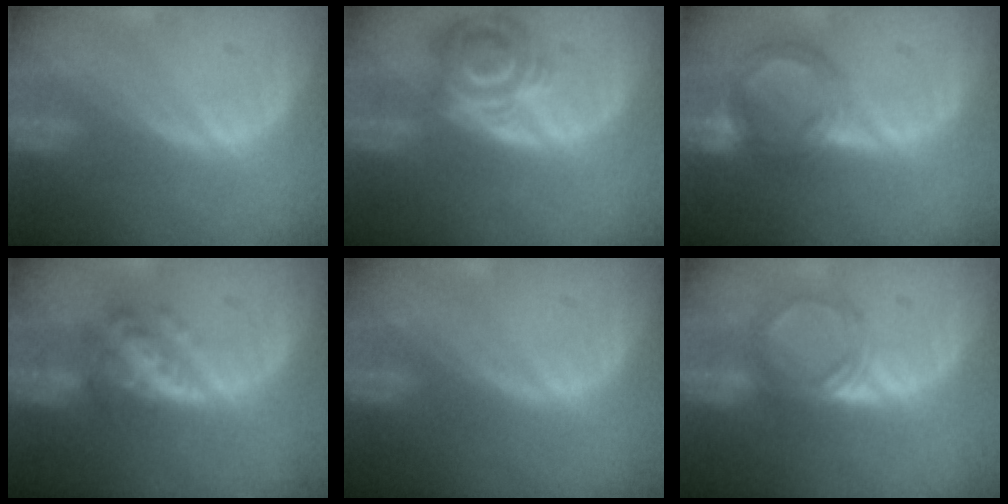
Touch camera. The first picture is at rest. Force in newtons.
{"total": 6.1, "press": 6.1, "slide": 0.3}
{"total": 6.1, "press": 5.8, "slide": 2.0}
{"total": 5.6, "press": 5.2, "slide": 2.1}
{"total": 0.5, "press": 0.0, "slide": 0.5}
{"total": 5.0, "press": 4.6, "slide": 2.1}